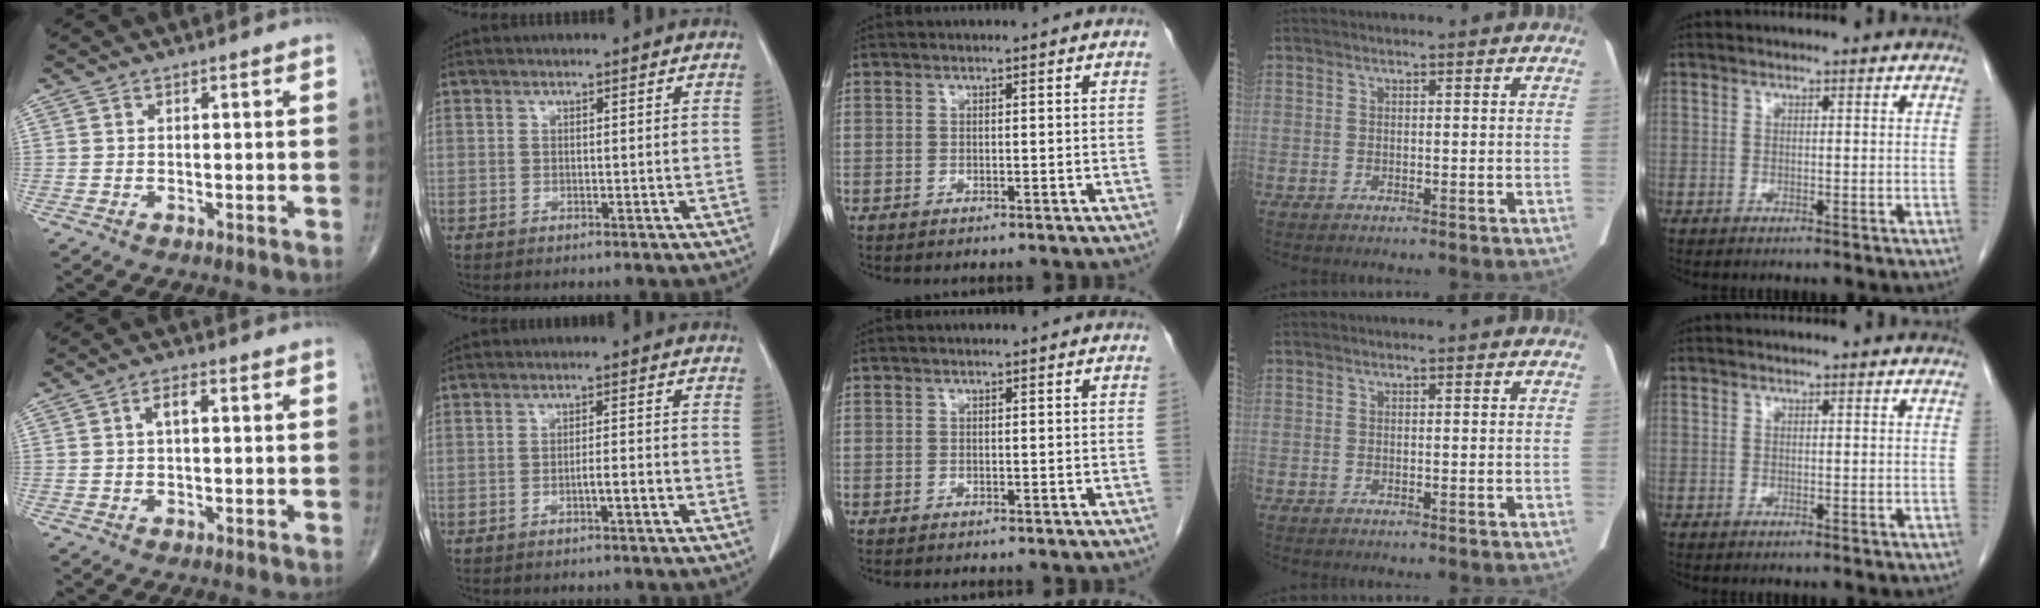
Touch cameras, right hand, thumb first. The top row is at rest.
{"thumb": {"total": 2.7, "force": [0.5, 1.2, 2.4], "torque": [-0.044, 0.008, 0.007]}, "index": {"total": 2.5, "force": [-1.2, 0.2, 2.2], "torque": [-0.035, 0.002, -0.018]}}